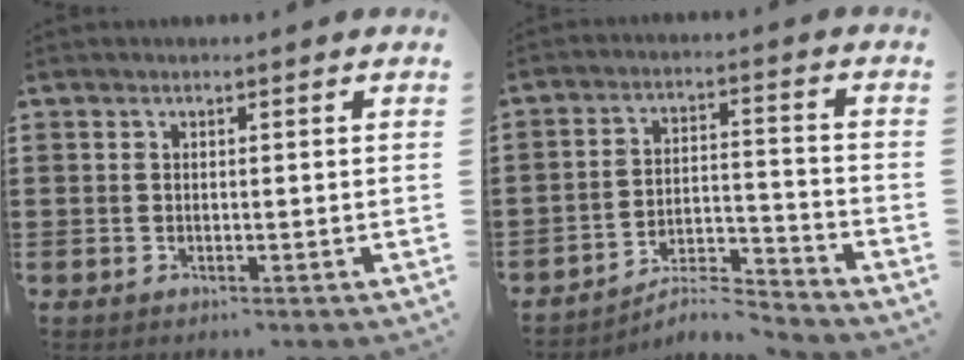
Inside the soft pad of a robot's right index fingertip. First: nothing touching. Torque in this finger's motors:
{"motor_torque": [0.53, -0.52, -0.09, -0.16]}